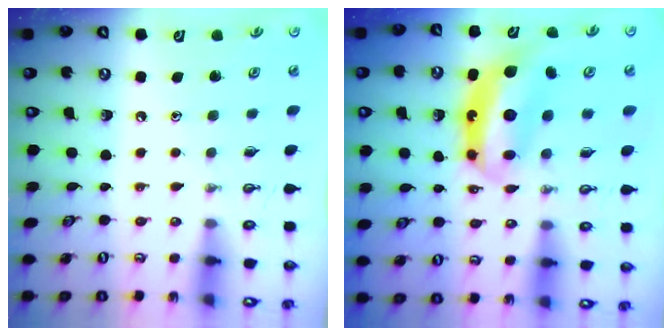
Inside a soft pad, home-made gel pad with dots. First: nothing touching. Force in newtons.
{"total": 7.9, "press": 7.9, "slide": 0.3}